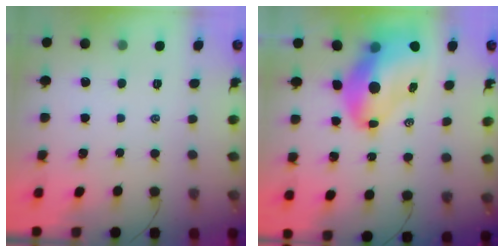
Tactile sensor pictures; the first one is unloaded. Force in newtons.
{"total": 14.2, "press": 13.6, "slide": 4.2}